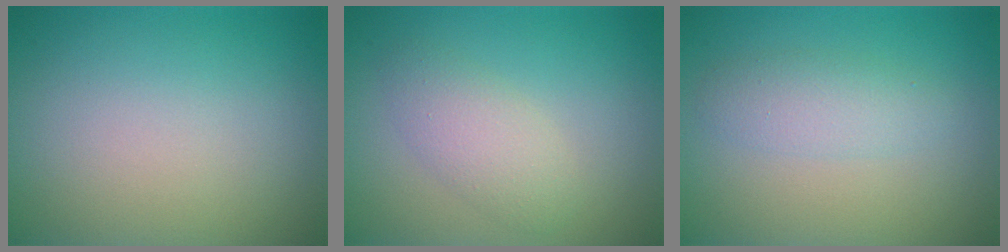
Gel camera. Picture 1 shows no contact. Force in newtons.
{"total": 2.7, "press": 2.7, "slide": 0.0}
{"total": 2.4, "press": 2.4, "slide": 0.0}